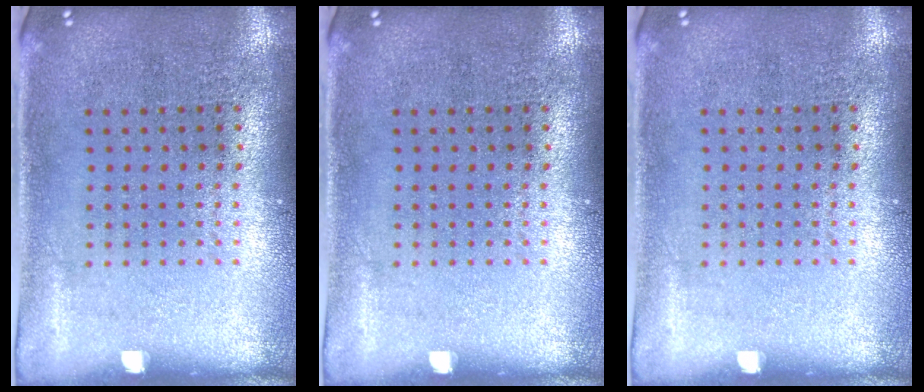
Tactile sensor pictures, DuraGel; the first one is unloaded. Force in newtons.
{"total": 0.0}
{"total": 0.0}